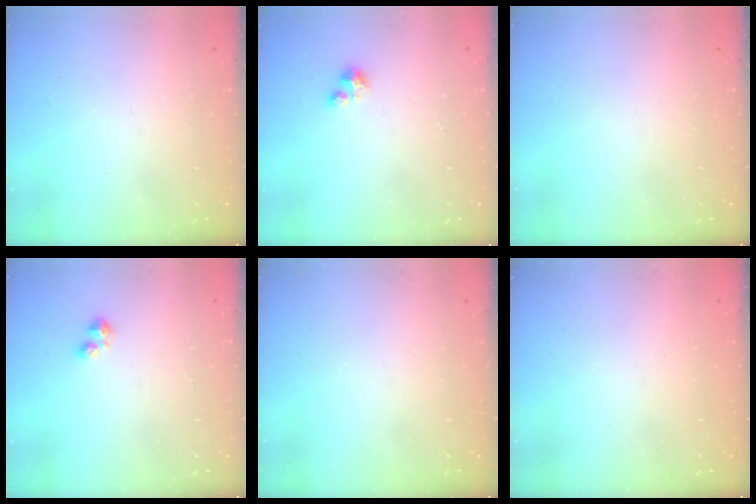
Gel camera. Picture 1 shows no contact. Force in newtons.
{"total": 2.0, "press": 2.0, "slide": 0.3}
{"total": 0.0}
{"total": 2.0, "press": 2.0, "slide": 0.4}
{"total": 0.0}
{"total": 0.8, "press": 0.7, "slide": 0.3}